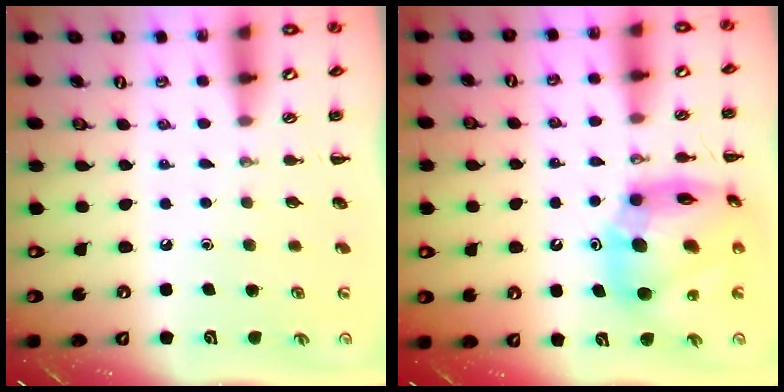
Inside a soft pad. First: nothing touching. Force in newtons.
{"total": 16.8, "press": 16.1, "slide": 4.7}